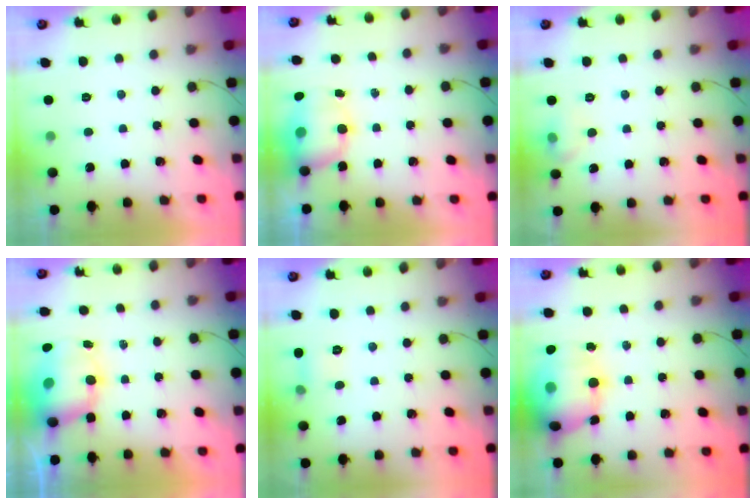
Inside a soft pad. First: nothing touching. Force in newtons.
{"total": 12.7, "press": 10.7, "slide": 6.9}
{"total": 5.9, "press": 5.7, "slide": 1.5}
{"total": 9.3, "press": 9.0, "slide": 2.5}
{"total": 5.1, "press": 4.8, "slide": 1.7}
{"total": 18.8, "press": 18.5, "slide": 3.3}